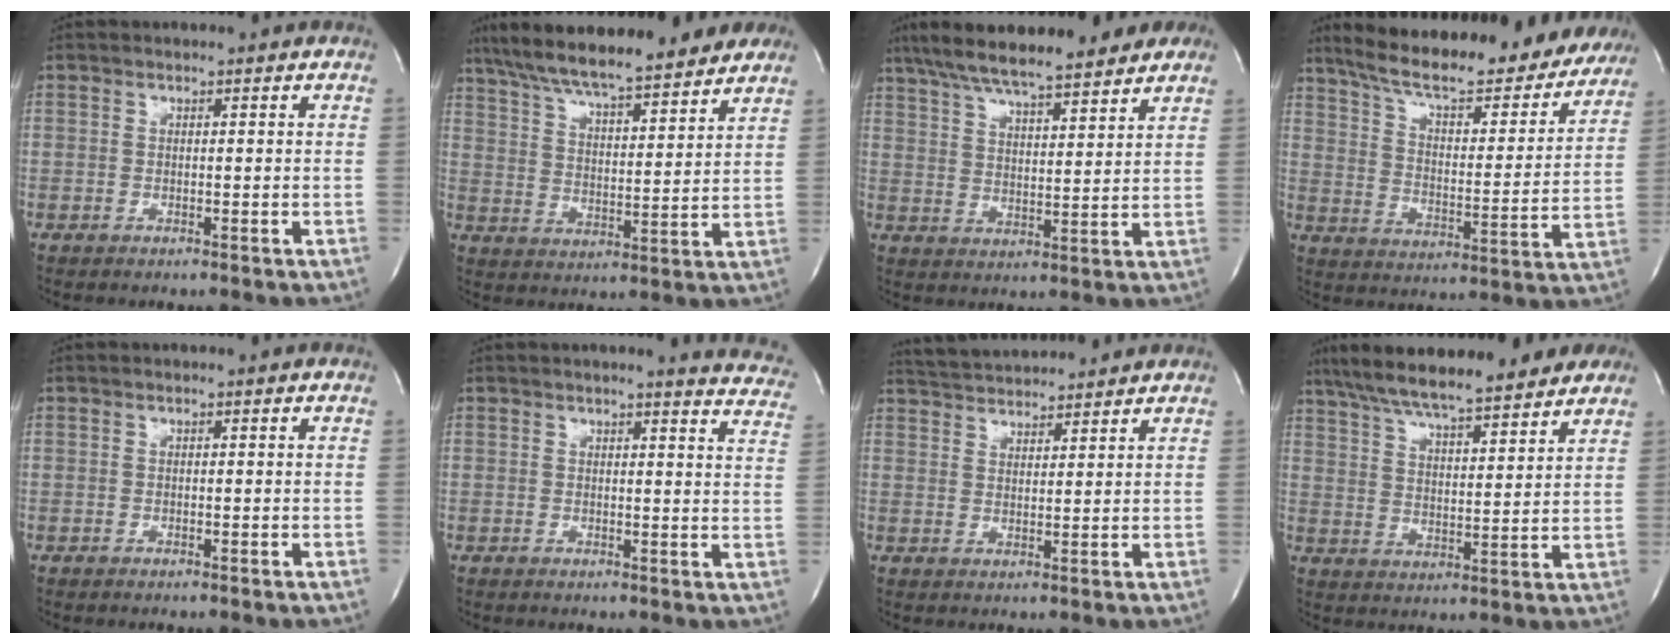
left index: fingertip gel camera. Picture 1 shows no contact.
{"total": 20.4, "force": [17.0, 3.5, 10.8], "torque": [-0.182, 0.030, 0.252]}
{"total": 17.2, "force": [13.9, 3.2, 9.7], "torque": [-0.167, 0.031, 0.210]}
{"total": 26.0, "force": [22.7, 6.1, 11.1], "torque": [-0.177, -0.021, 0.304]}
{"total": 0.0}
{"total": 10.7, "force": [10.2, 0.9, 3.0], "torque": [-0.014, -0.067, 0.077]}
{"total": 8.0, "force": [7.8, 0.5, 1.7], "torque": [-0.040, 0.023, 0.127]}
{"total": 19.0, "force": [15.7, 3.3, 10.2], "torque": [-0.174, 0.030, 0.234]}